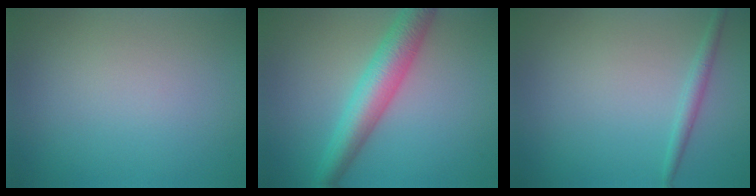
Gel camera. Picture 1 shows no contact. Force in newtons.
{"total": 5.4, "press": 5.4, "slide": 0.2}
{"total": 1.4, "press": 1.4, "slide": 0.1}